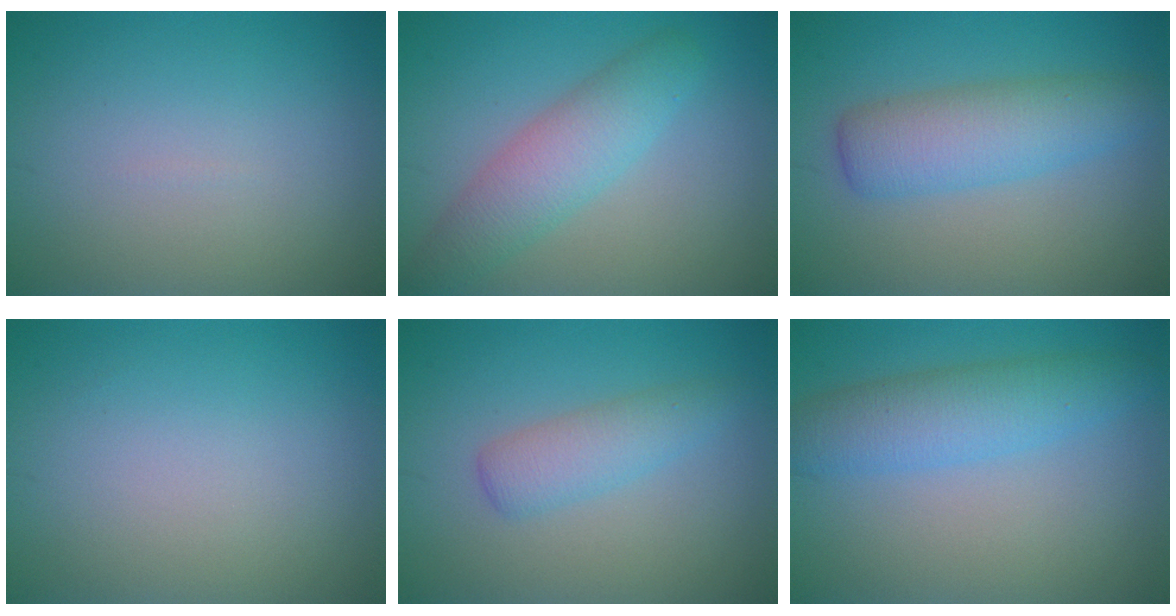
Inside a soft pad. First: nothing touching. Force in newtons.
{"total": 4.5, "press": 4.5, "slide": 0.2}
{"total": 4.9, "press": 4.9, "slide": 0.1}
{"total": 0.0}
{"total": 2.8, "press": 2.8, "slide": 0.0}
{"total": 4.5, "press": 4.5, "slide": 0.1}